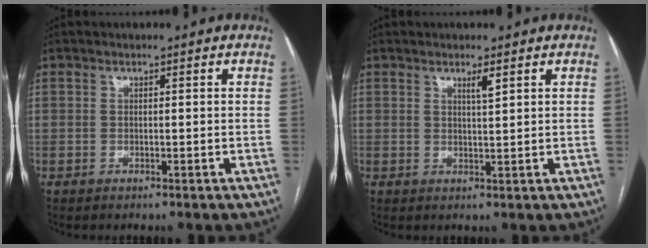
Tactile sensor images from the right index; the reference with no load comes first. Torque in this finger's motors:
{"motor_torque": [0.03, 0.06, 0.00, 0.03]}